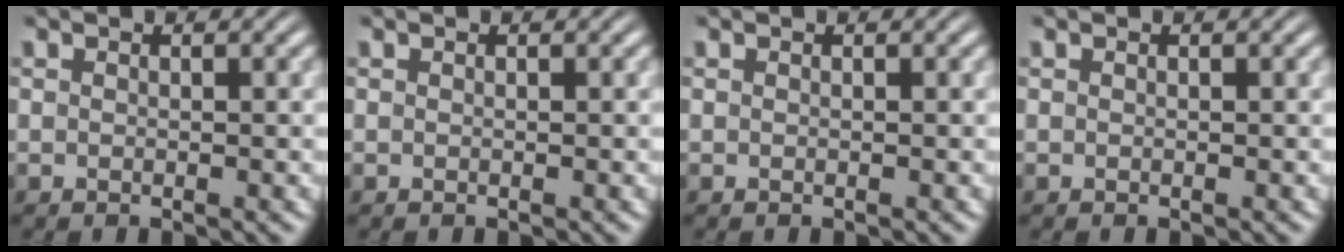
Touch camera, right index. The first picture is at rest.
{"total": 0.0}
{"total": 0.0}
{"total": 0.0}